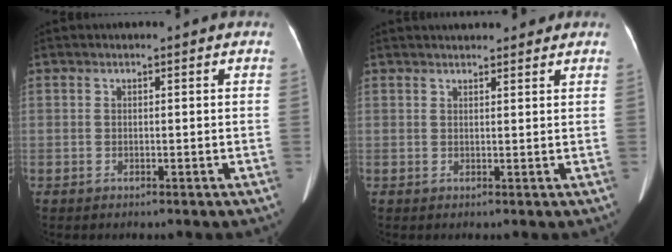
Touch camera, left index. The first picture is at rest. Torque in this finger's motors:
{"motor_torque": [0.10, -0.10, 0.05, 0.02]}